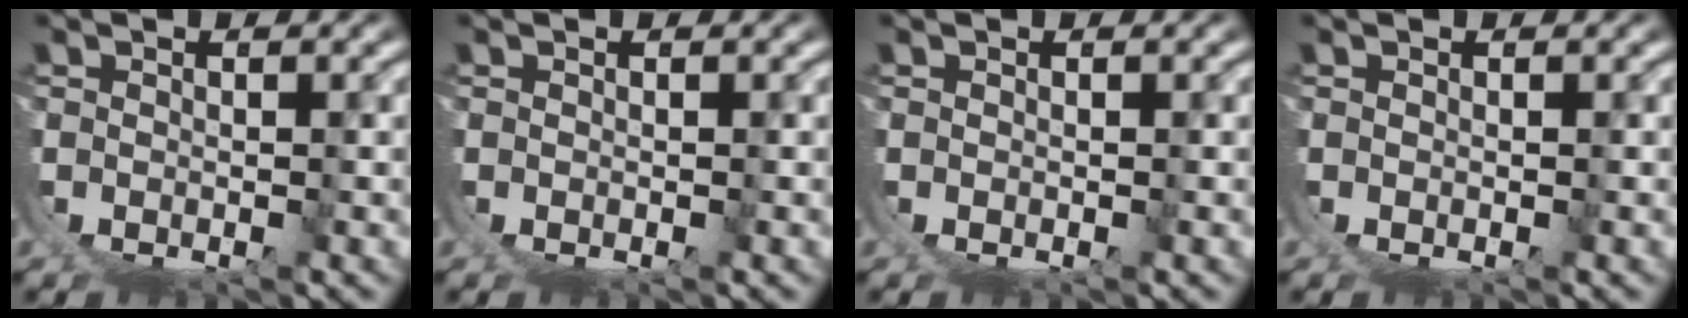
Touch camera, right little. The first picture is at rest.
{"total": 0.0}
{"total": 0.0}
{"total": 0.0}